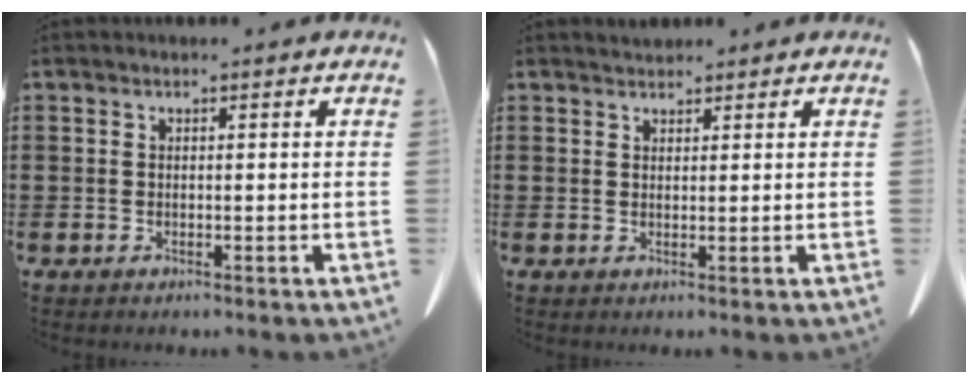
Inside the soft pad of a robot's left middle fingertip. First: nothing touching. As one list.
[{"total": 1.4, "force": [1.3, 0.5, -0.1], "torque": [-0.002, 0.004, 0.025]}]